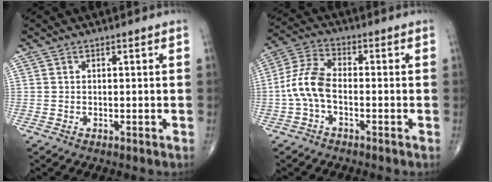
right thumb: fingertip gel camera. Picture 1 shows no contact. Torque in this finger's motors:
{"motor_torque": [0.99, 1.29, 1.08, -0.37, 0.09]}